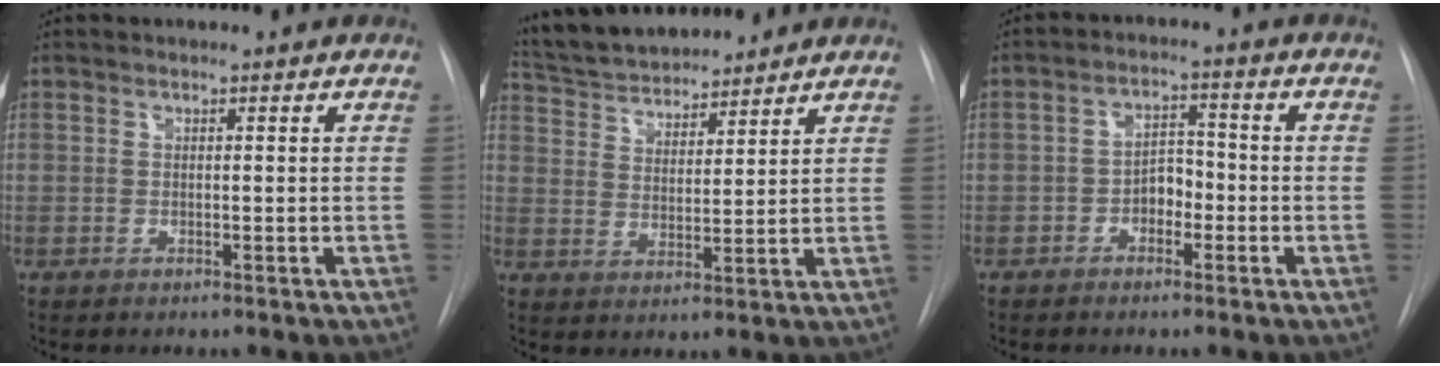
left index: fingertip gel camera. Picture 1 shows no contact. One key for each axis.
{"total": 12.4, "fx": 11.5, "fy": 2.8, "fz": 3.6, "tx": -0.063, "ty": 0.026, "tz": 0.201}
{"total": 3.9, "fx": -1.6, "fy": 2.4, "fz": 2.6, "tx": -0.041, "ty": 0.014, "tz": -0.032}